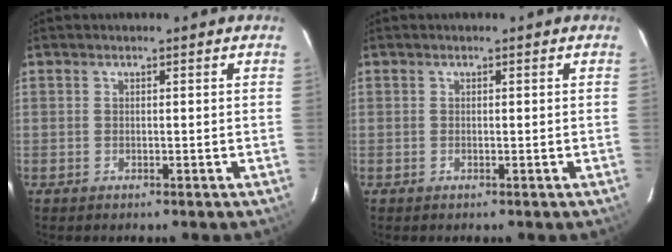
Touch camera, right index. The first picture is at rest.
{"total": 0.0}